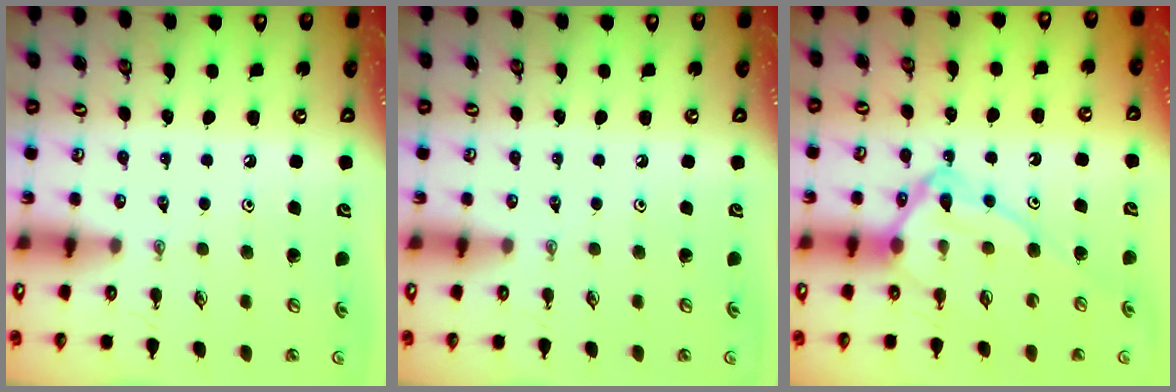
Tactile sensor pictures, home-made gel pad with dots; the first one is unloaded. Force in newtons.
{"total": 0.0}
{"total": 12.2, "press": 12.1, "slide": 1.1}